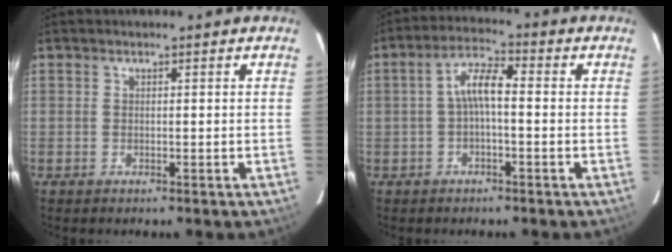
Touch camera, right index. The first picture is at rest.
{"total": 5.3, "force": [-0.7, 1.7, 5.0], "torque": [-0.102, 0.019, -0.014]}